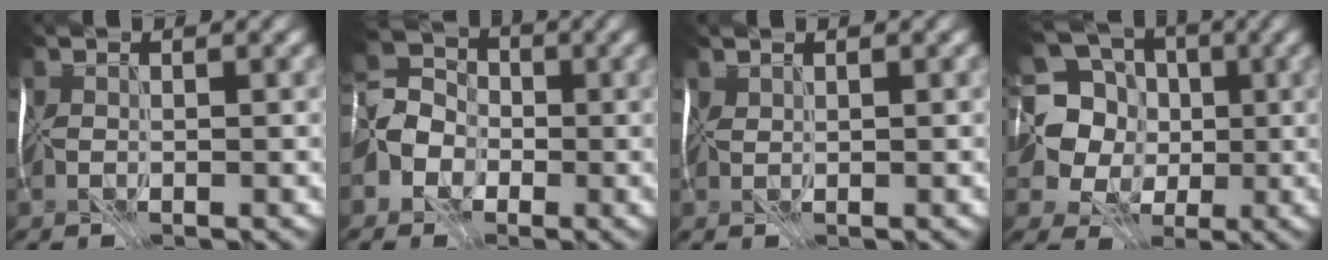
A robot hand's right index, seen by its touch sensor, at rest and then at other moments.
{"total": 3.5, "force": [-1.5, 3.0, 1.0], "torque": [-0.020, 0.013, -0.043]}
{"total": 0.6, "force": [0.6, 0.1, 0.1], "torque": [-0.003, 0.001, 0.017]}
{"total": 10.6, "force": [1.5, 9.9, 3.4], "torque": [-0.116, 0.037, 0.003]}